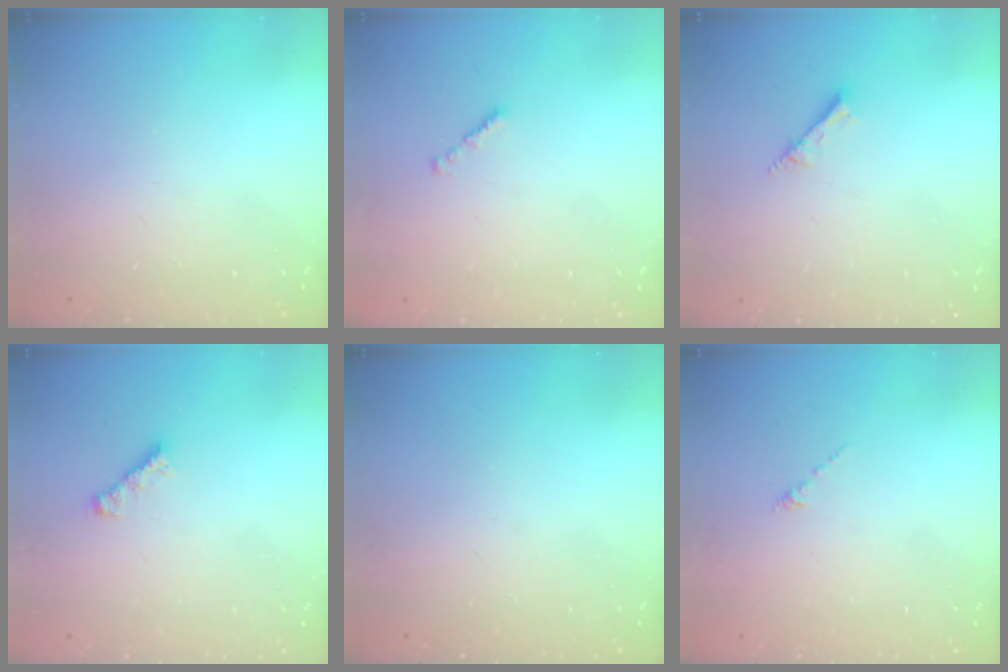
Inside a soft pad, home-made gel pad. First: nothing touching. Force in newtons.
{"total": 0.8, "press": 0.7, "slide": 0.4}
{"total": 1.7, "press": 1.6, "slide": 0.1}
{"total": 1.9, "press": 1.8, "slide": 0.6}
{"total": 0.0}
{"total": 0.0}